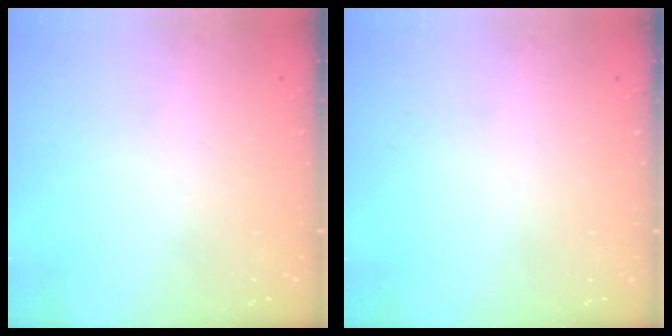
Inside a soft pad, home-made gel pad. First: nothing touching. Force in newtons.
{"total": 0.0}